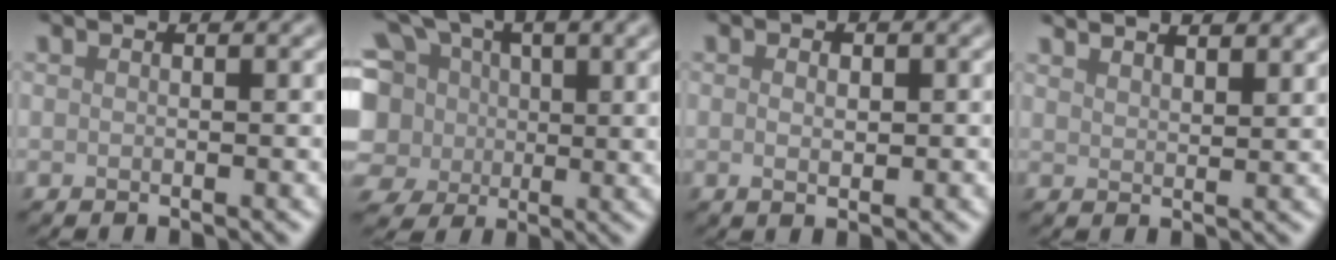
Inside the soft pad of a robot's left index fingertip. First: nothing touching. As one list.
[{"total": 8.4, "force": [0.7, 7.0, 4.4], "torque": [-0.104, 0.014, -0.008]}, {"total": 1.4, "force": [0.2, 0.8, 1.2], "torque": [-0.020, 0.000, 0.004]}, {"total": 4.2, "force": [3.5, 1.2, 1.9], "torque": [-0.015, 0.012, 0.040]}]